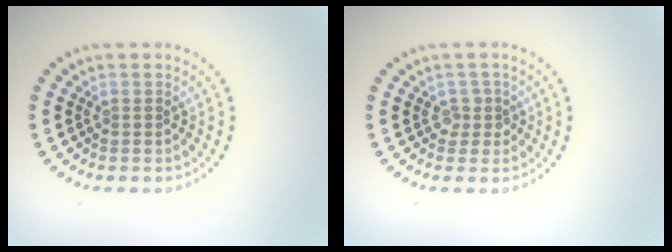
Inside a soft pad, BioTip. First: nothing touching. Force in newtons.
{"total": 1.3, "press": 1.1, "slide": 0.7}